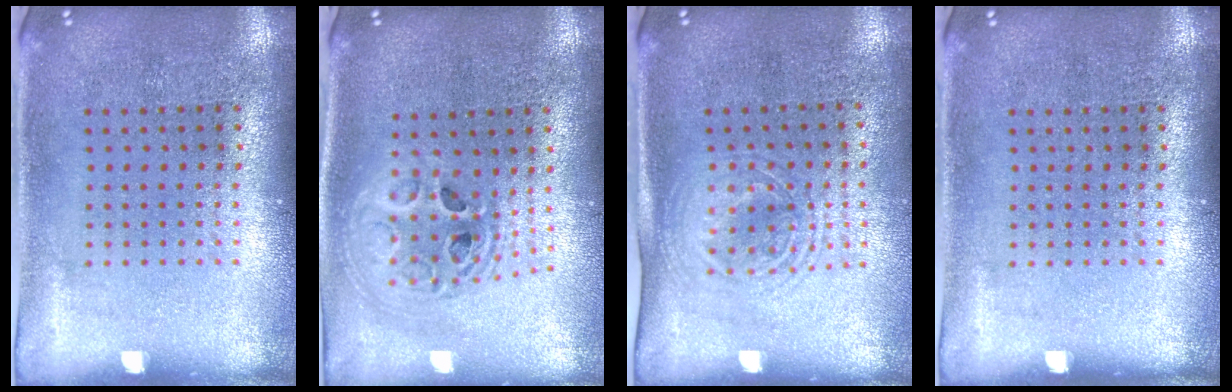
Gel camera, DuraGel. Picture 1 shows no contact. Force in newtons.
{"total": 2.0, "press": 1.6, "slide": 1.2}
{"total": 1.6, "press": 1.4, "slide": 0.9}
{"total": 0.0}